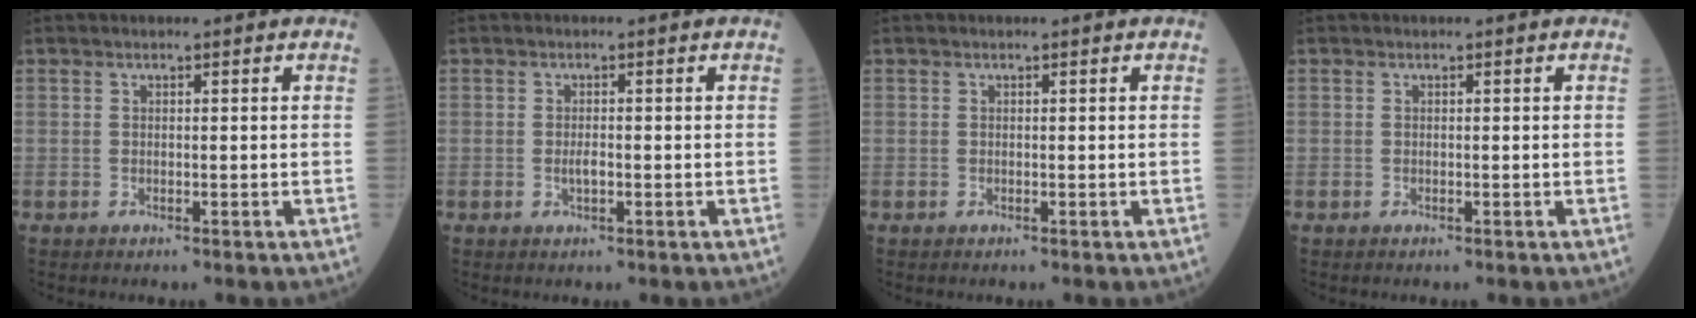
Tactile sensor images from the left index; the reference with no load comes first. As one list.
[{"total": 1.3, "force": [-0.3, 0.4, 1.2], "torque": [-0.026, -0.001, -0.004]}, {"total": 0.0}, {"total": 0.0}]